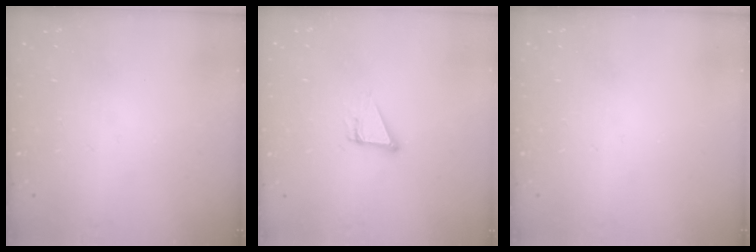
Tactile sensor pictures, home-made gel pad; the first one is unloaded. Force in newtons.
{"total": 3.8, "press": 3.8, "slide": 0.4}
{"total": 0.0}